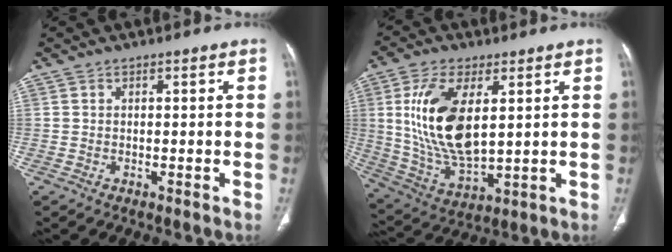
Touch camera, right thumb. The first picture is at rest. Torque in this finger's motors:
{"motor_torque": [-1.14, 2.19, 1.89, 0.62, 0.56]}